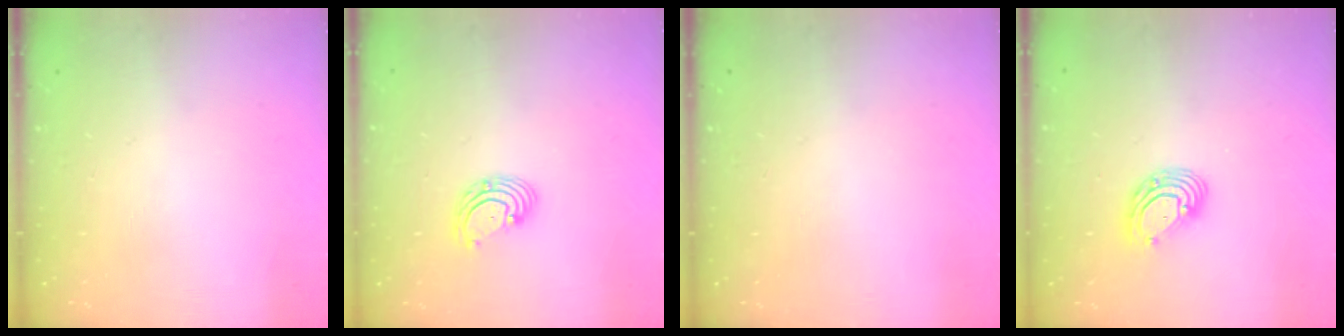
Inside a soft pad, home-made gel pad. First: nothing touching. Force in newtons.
{"total": 2.8, "press": 2.8, "slide": 0.2}
{"total": 0.0}
{"total": 8.8, "press": 8.6, "slide": 1.7}